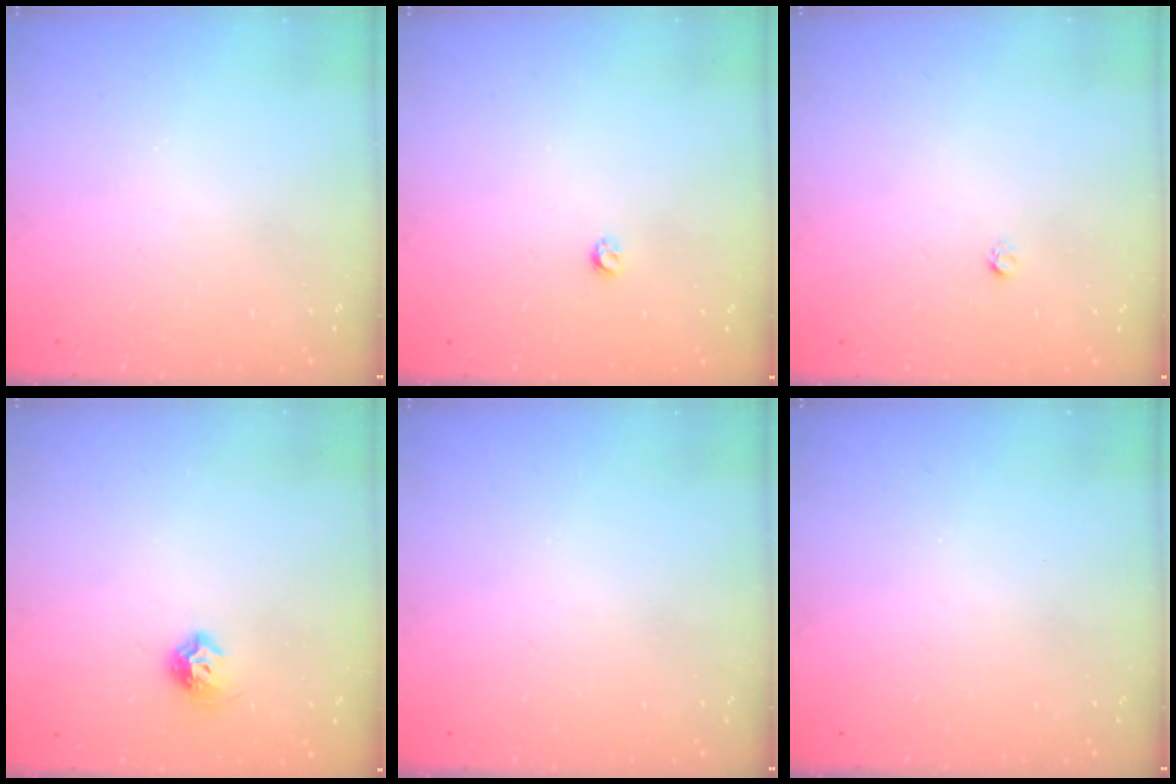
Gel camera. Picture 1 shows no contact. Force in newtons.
{"total": 2.9, "press": 2.8, "slide": 0.5}
{"total": 1.6, "press": 1.5, "slide": 0.1}
{"total": 7.0, "press": 6.9, "slide": 0.8}
{"total": 0.0}
{"total": 0.0}